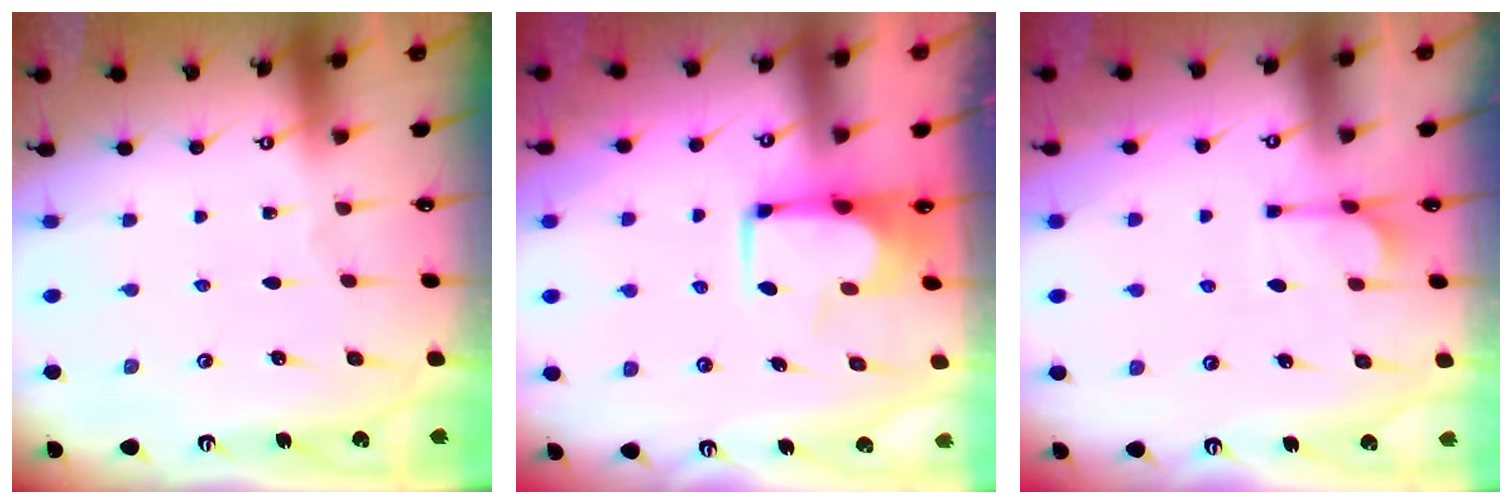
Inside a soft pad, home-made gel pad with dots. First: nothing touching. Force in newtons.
{"total": 2.0, "press": 2.0, "slide": 0.2}
{"total": 2.2, "press": 1.8, "slide": 1.2}